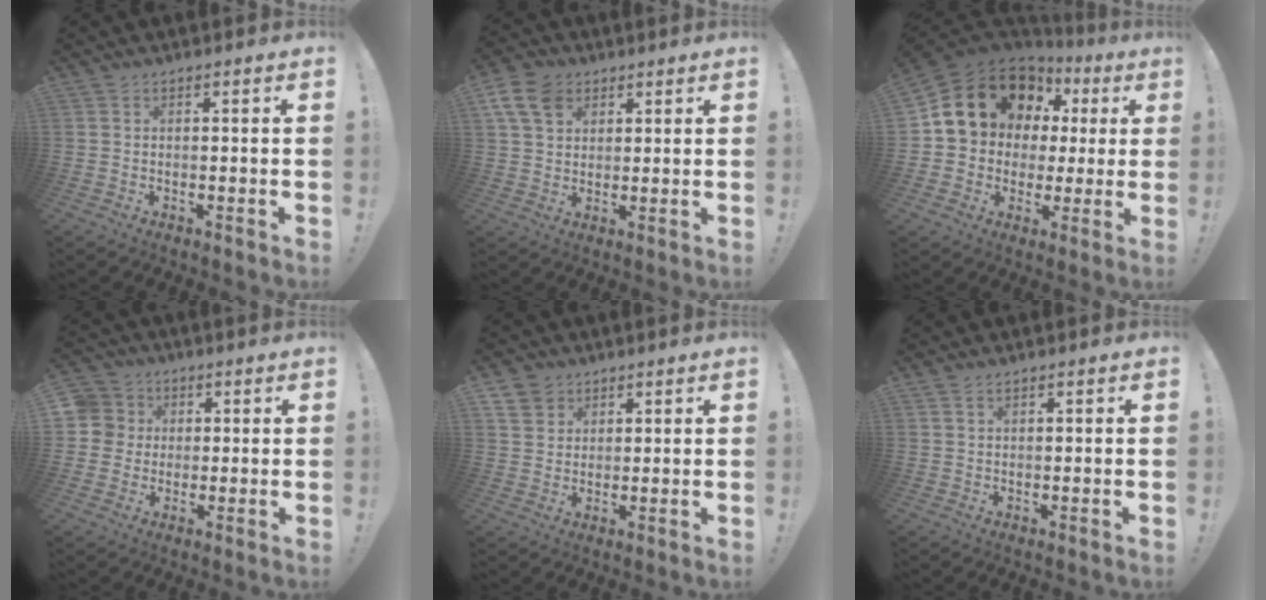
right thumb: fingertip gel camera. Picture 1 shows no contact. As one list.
[{"total": 10.0, "force": [5.0, 7.1, 5.0], "torque": [-0.095, -0.014, 0.099]}, {"total": 16.1, "force": [6.4, 13.0, 7.2], "torque": [-0.108, -0.031, 0.142]}, {"total": 7.4, "force": [0.8, 7.2, 1.5], "torque": [-0.024, 0.004, 0.018]}, {"total": 5.5, "force": [3.5, 4.2, 0.9], "torque": [-0.020, -0.019, 0.070]}, {"total": 1.1, "force": [0.8, 0.5, 0.5], "torque": [-0.009, -0.001, 0.016]}]